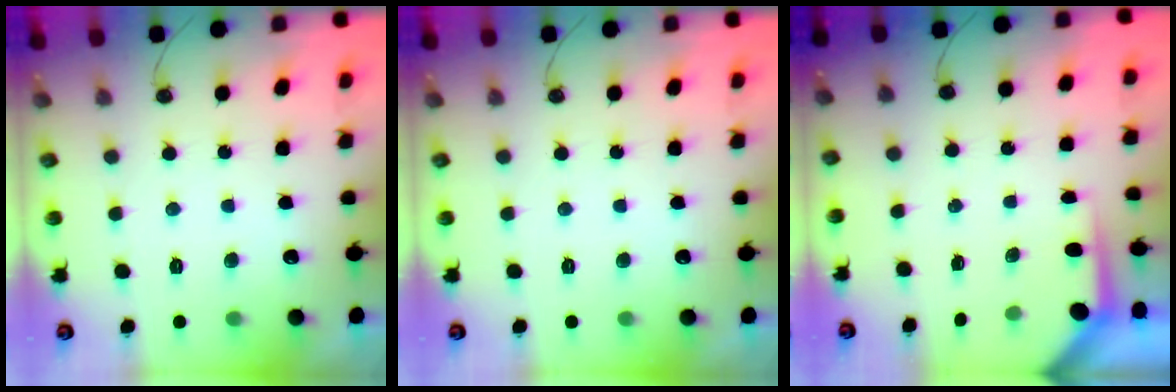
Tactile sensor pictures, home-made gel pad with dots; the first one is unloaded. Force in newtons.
{"total": 0.0}
{"total": 3.6, "press": 3.6, "slide": 0.4}